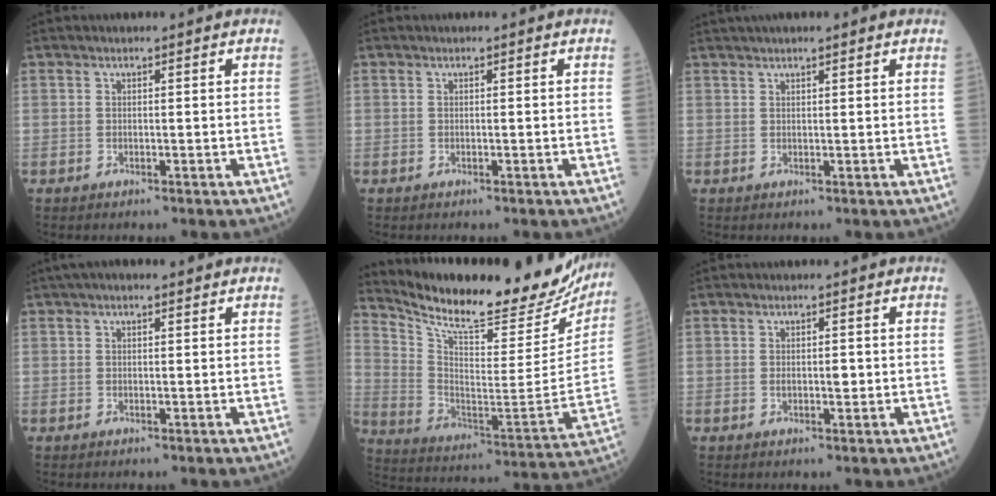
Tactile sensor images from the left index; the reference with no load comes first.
{"total": 0.0}
{"total": 5.3, "force": [4.2, 0.7, 3.2], "torque": [-0.051, 0.034, 0.065]}
{"total": 3.2, "force": [2.1, 1.0, 2.1], "torque": [-0.039, 0.025, 0.034]}
{"total": 27.2, "force": [24.5, 6.3, 10.1], "torque": [-0.180, -0.063, 0.342]}
{"total": 1.6, "force": [0.0, 0.7, 1.4], "torque": [-0.025, 0.000, 0.002]}